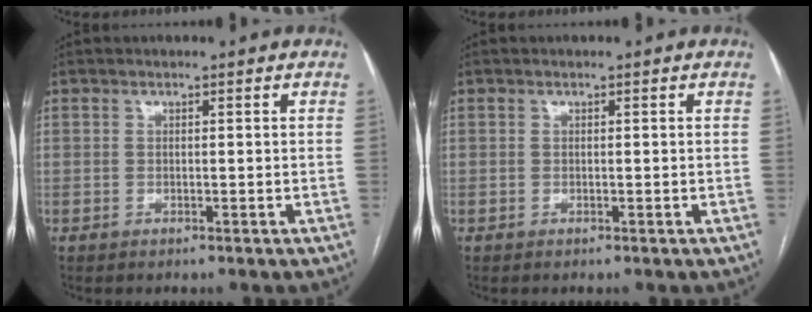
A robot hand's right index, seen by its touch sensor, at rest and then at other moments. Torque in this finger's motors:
{"motor_torque": [-0.01, -0.01, 0.00, 0.00]}